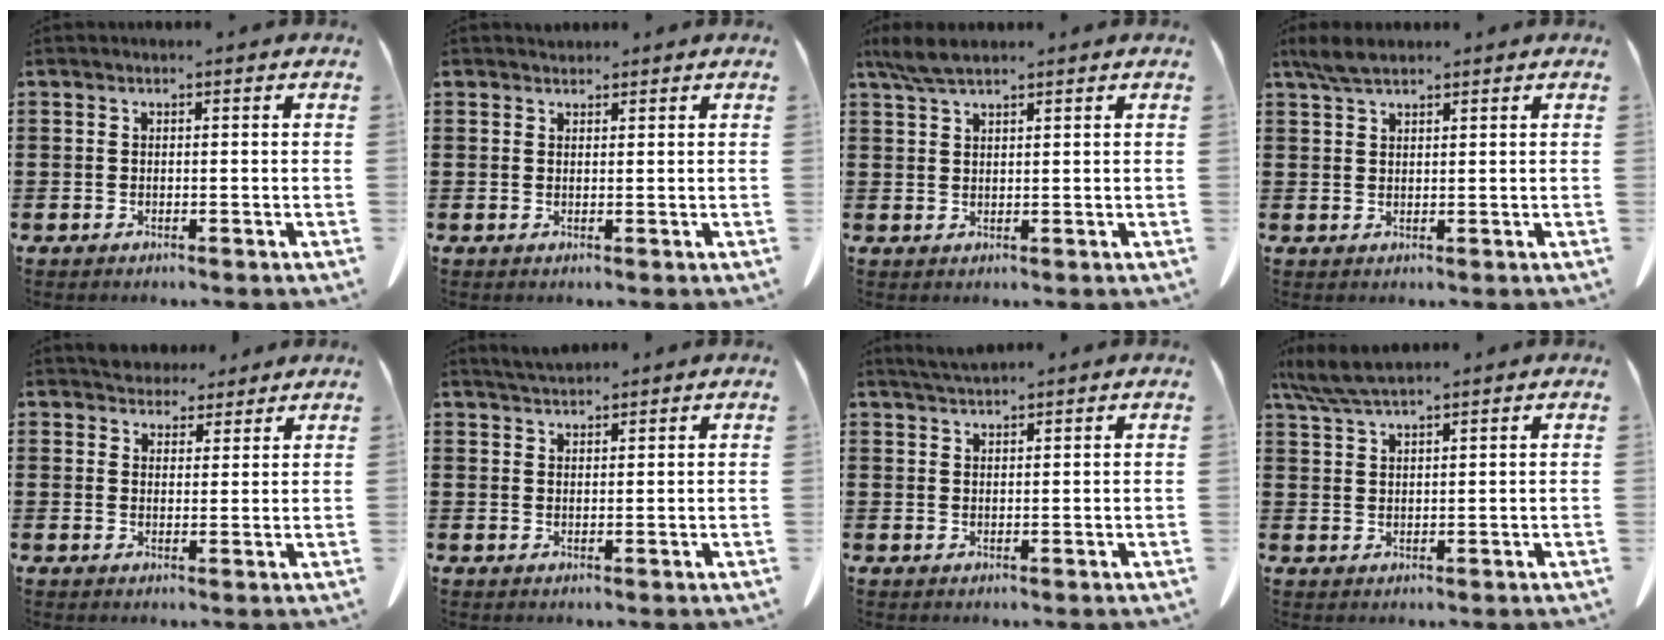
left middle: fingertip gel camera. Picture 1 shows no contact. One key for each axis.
{"total": 1.2, "fx": 1.1, "fy": 0.5, "fz": 0.0, "tx": -0.003, "ty": 0.001, "tz": 0.023}
{"total": 4.0, "fx": 2.9, "fy": 0.9, "fz": 2.6, "tx": -0.058, "ty": 0.001, "tz": 0.056}
{"total": 3.7, "fx": 2.8, "fy": 1.0, "fz": 2.3, "tx": -0.051, "ty": 0.005, "tz": 0.052}
{"total": 3.9, "fx": 3.6, "fy": 1.5, "fz": 0.3, "tx": -0.010, "ty": -0.006, "tz": 0.069}
{"total": 2.3, "fx": 2.2, "fy": 0.3, "fz": 0.5, "tx": -0.014, "ty": -0.001, "tz": 0.044}
{"total": 2.2, "fx": 2.1, "fy": 0.1, "fz": 0.7, "tx": -0.020, "ty": -0.002, "tz": 0.040}
{"total": 5.0, "fx": 4.1, "fy": 0.5, "fz": 2.8, "tx": -0.064, "ty": -0.007, "tz": 0.077}